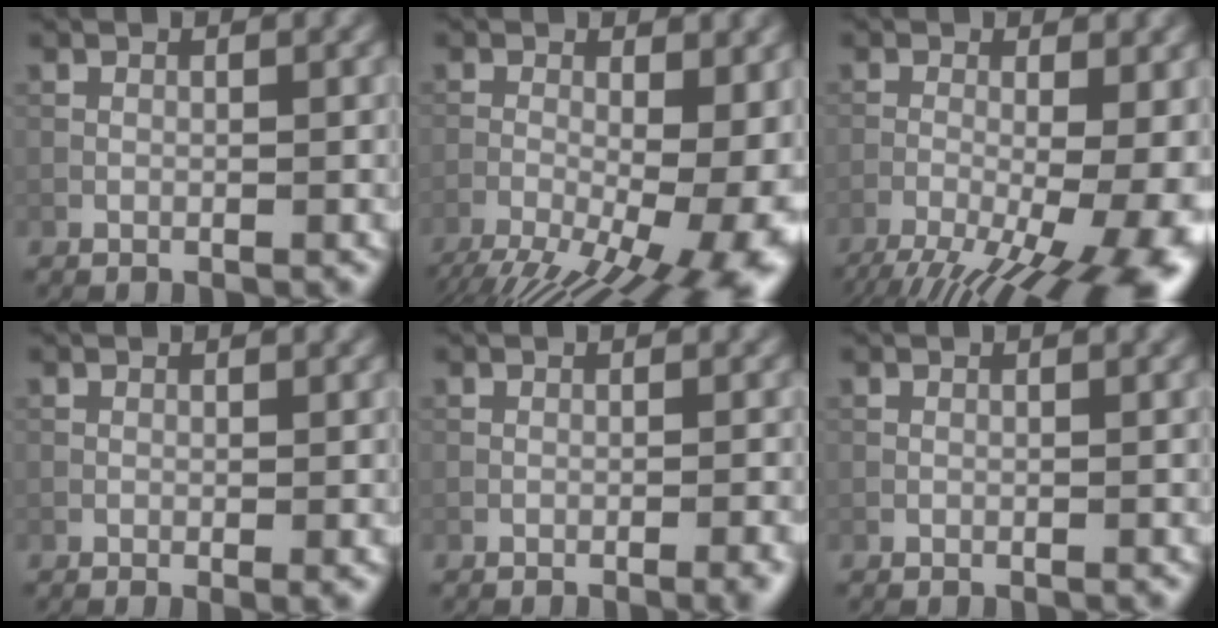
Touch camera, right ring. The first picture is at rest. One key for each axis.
{"total": 15.6, "fx": -7.6, "fy": 7.0, "fz": 11.7, "tx": -0.150, "ty": -0.020, "tz": -0.091}
{"total": 14.7, "fx": -8.2, "fy": 5.9, "fz": 10.7, "tx": -0.145, "ty": -0.029, "tz": -0.102}
{"total": 0.6, "fx": 0.0, "fy": 0.2, "fz": 0.5, "tx": -0.010, "ty": -0.004, "tz": 0.000}
{"total": 2.4, "fx": -1.9, "fy": 0.6, "fz": 1.4, "tx": -0.019, "ty": 0.001, "tz": -0.026}
{"total": 0.0}